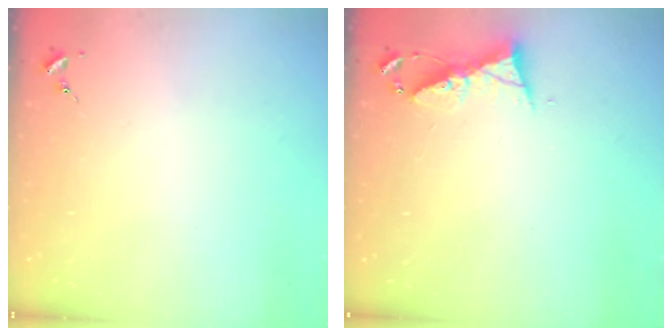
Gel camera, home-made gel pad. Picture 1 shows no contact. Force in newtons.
{"total": 7.4, "press": 7.4, "slide": 0.4}